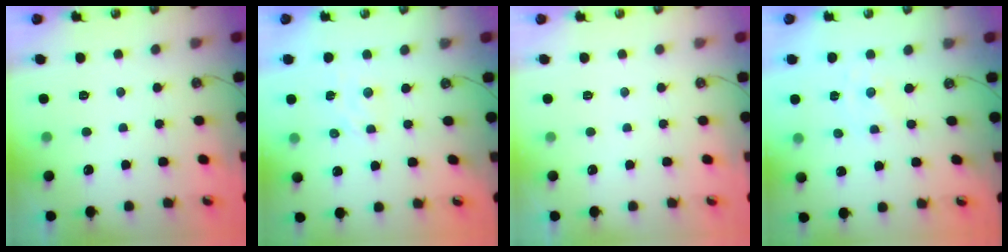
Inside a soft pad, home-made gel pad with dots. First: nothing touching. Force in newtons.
{"total": 2.8, "press": 2.7, "slide": 0.4}
{"total": 0.0}
{"total": 0.0}